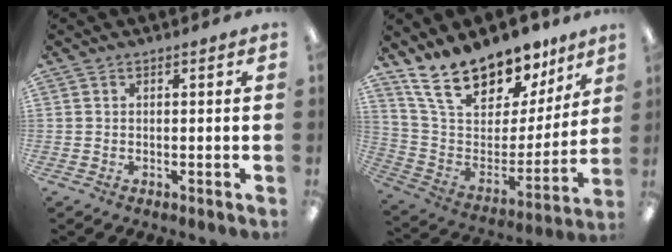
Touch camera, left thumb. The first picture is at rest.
{"total": 12.1, "force": [11.4, 4.3, -0.1], "torque": [-0.016, -0.118, 0.208]}